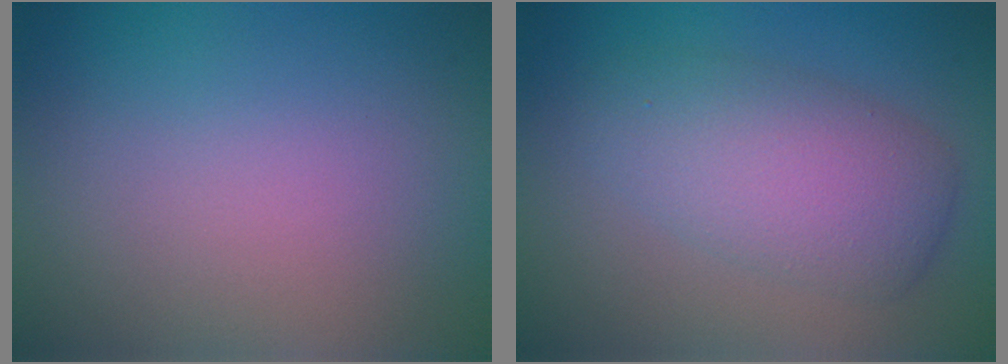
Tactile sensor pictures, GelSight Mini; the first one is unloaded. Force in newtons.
{"total": 5.4, "press": 5.4, "slide": 0.1}